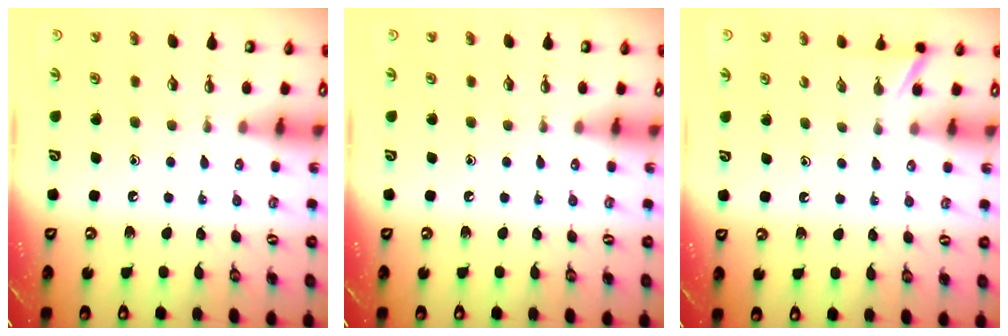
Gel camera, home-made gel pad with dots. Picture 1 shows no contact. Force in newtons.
{"total": 0.0}
{"total": 2.4, "press": 2.4, "slide": 0.2}